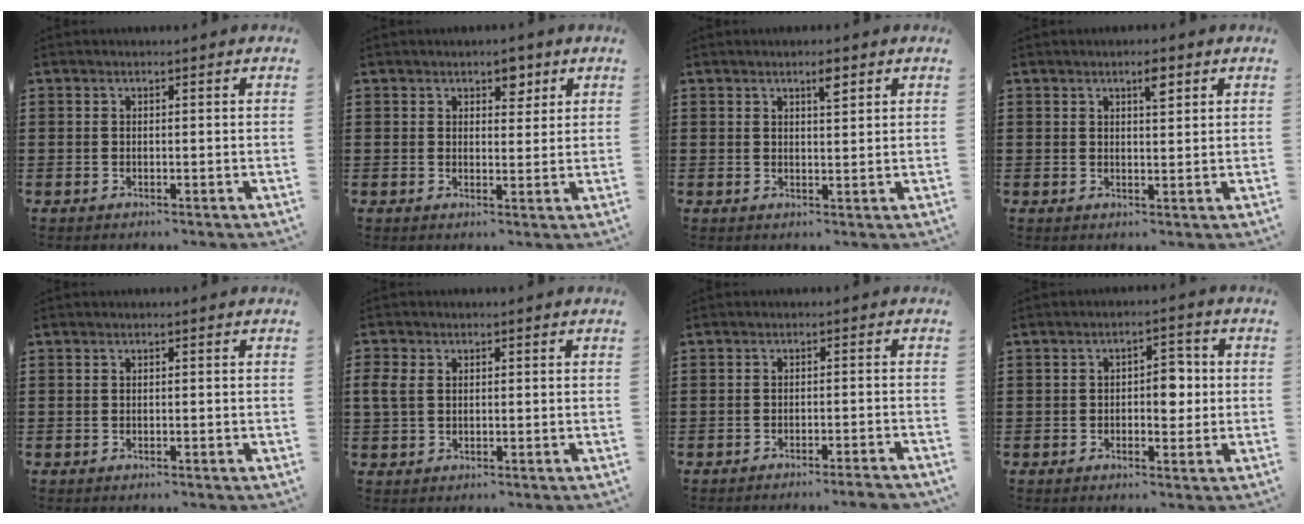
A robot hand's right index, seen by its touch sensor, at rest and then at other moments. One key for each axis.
{"total": 3.2, "fx": 2.1, "fy": 1.9, "fz": 1.5, "tx": -0.012, "ty": 0.000, "tz": 0.033}
{"total": 2.6, "fx": 1.7, "fy": 0.6, "fz": 1.9, "tx": -0.024, "ty": -0.003, "tz": 0.024}
{"total": 2.9, "fx": 1.7, "fy": 0.8, "fz": 2.1, "tx": -0.030, "ty": -0.001, "tz": 0.025}
{"total": 0.0}
{"total": 2.8, "fx": 0.6, "fy": 2.1, "fz": 1.7, "tx": -0.055, "ty": 0.003, "tz": 0.005}
{"total": 2.2, "fx": -2.0, "fy": -0.3, "fz": 0.8, "tx": -0.015, "ty": 0.000, "tz": -0.040}
{"total": 4.3, "fx": -0.2, "fy": 2.4, "fz": 3.6, "tx": -0.053, "ty": 0.002, "tz": -0.010}